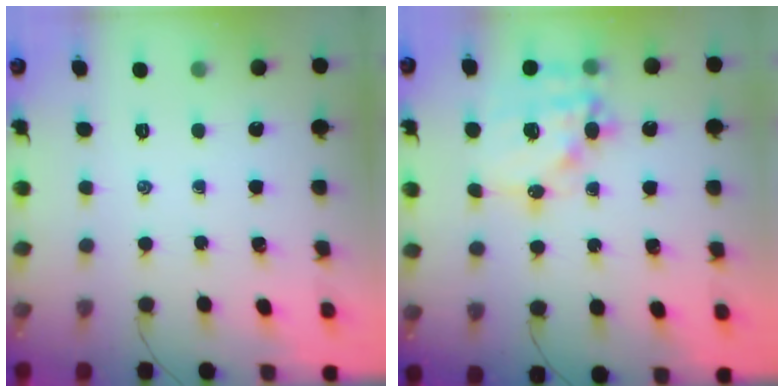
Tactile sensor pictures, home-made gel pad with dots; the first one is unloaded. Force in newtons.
{"total": 15.6, "press": 15.3, "slide": 3.2}